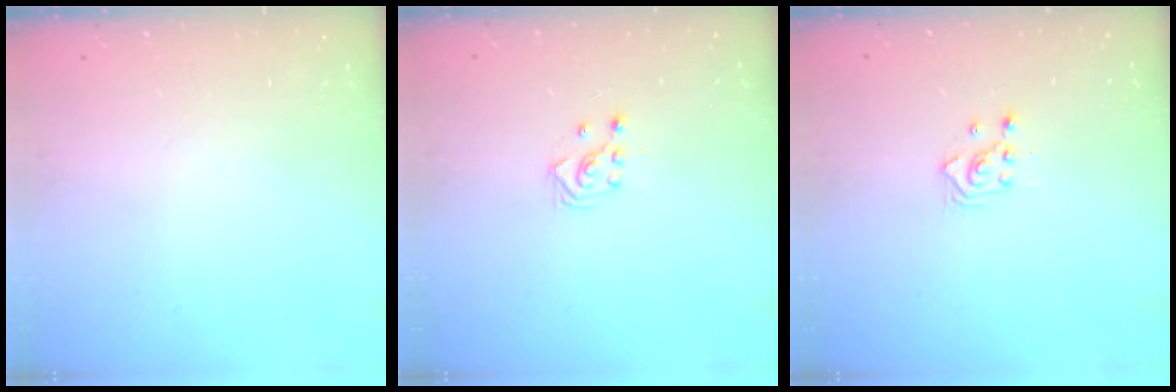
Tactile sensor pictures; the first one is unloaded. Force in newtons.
{"total": 2.9, "press": 2.7, "slide": 1.0}
{"total": 2.3, "press": 2.3, "slide": 0.3}